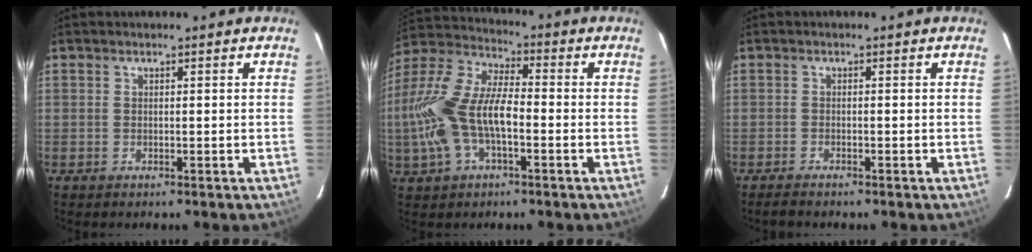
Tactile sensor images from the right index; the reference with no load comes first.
{"total": 16.0, "force": [-3.2, 7.5, 13.7], "torque": [-0.291, 0.008, -0.064]}
{"total": 2.3, "force": [-2.1, 0.3, 0.9], "torque": [-0.027, -0.008, -0.037]}